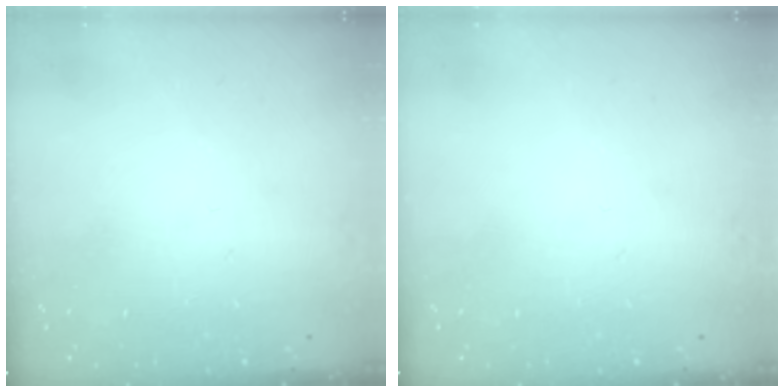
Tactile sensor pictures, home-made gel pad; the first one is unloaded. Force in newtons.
{"total": 0.0}